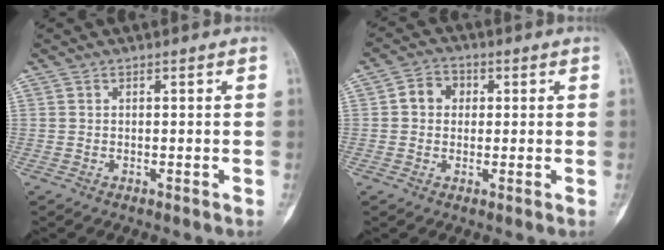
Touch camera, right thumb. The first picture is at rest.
{"total": 4.6, "force": [0.6, 4.0, 2.2], "torque": [-0.016, 0.011, 0.001]}